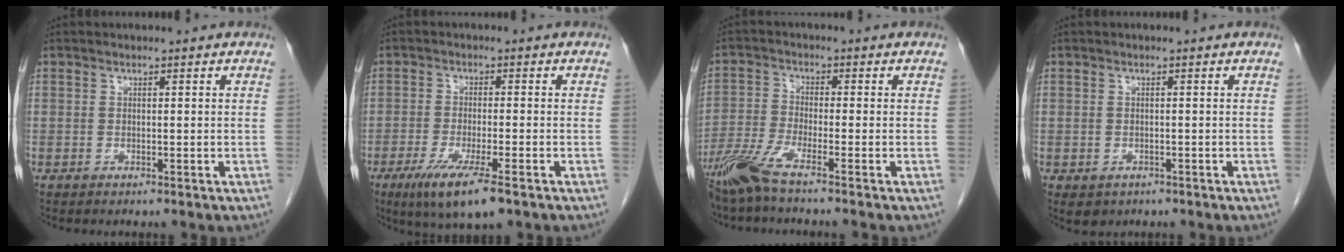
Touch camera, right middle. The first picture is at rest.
{"total": 8.3, "force": [-4.9, 0.8, 6.6], "torque": [-0.119, -0.023, -0.079]}
{"total": 6.0, "force": [-4.7, -0.4, 3.7], "torque": [-0.084, -0.021, -0.102]}
{"total": 2.5, "force": [-1.3, 1.9, 0.8], "torque": [-0.008, 0.000, -0.009]}